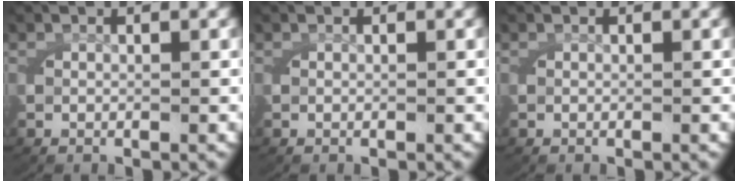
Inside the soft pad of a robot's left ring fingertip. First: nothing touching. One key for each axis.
{"total": 0.0}
{"total": 0.0}